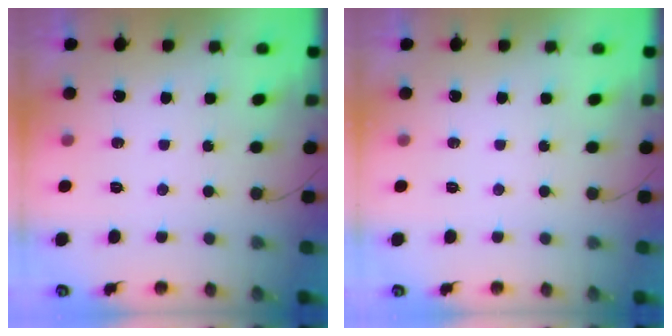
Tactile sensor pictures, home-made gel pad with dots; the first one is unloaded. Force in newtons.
{"total": 0.0}